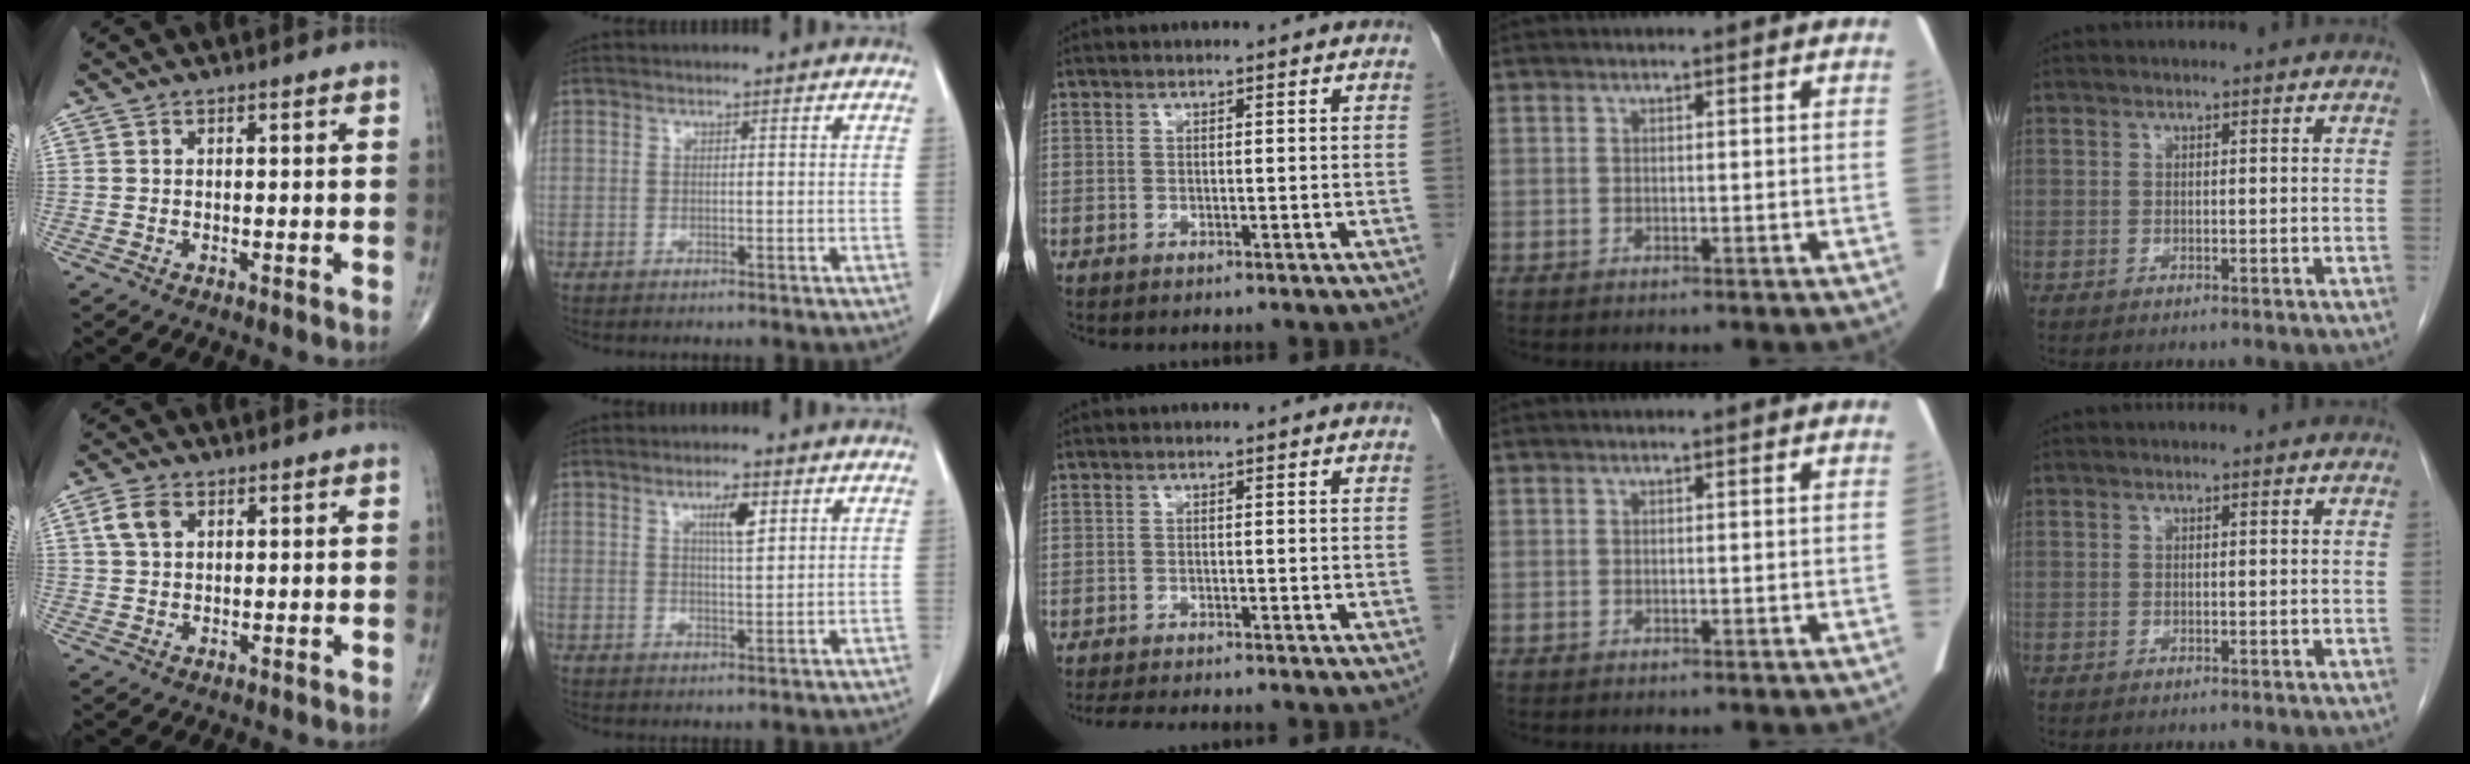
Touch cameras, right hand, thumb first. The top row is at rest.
{"thumb": {"total": 4.3, "force": [1.6, 2.8, 2.8], "torque": [-0.058, 0.005, 0.031]}, "index": {"total": 4.0, "force": [1.8, 0.8, 3.5], "torque": [-0.059, -0.001, 0.032]}, "middle": {"total": 6.0, "force": [-5.4, 0.7, 2.6], "torque": [-0.039, -0.015, -0.081]}}